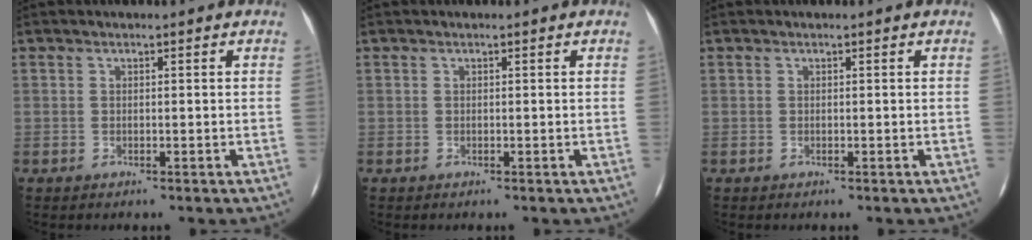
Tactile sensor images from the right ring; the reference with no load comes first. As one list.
[{"total": 0.0}, {"total": 0.0}]